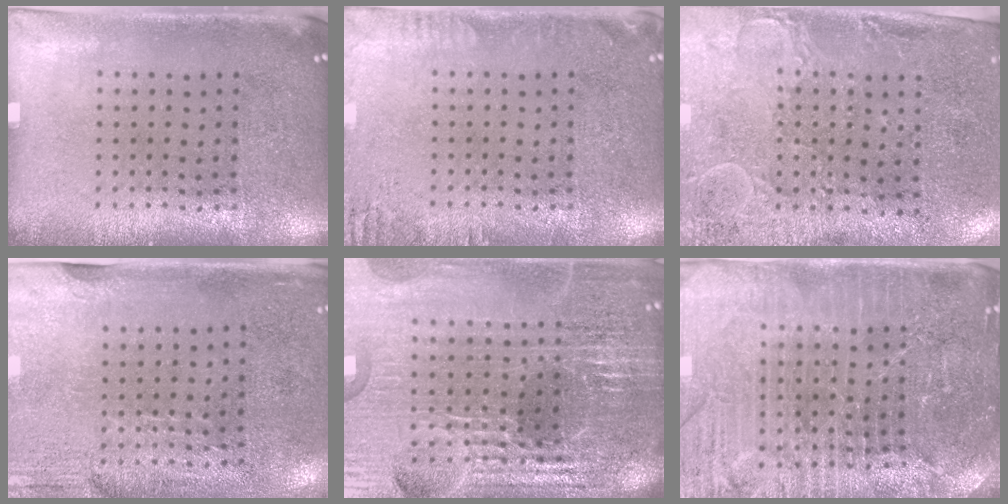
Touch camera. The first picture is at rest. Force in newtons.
{"total": 2.2, "press": 2.2, "slide": 0.3}
{"total": 3.0, "press": 2.3, "slide": 1.9}
{"total": 3.0, "press": 2.5, "slide": 1.6}
{"total": 5.8, "press": 5.2, "slide": 2.5}
{"total": 4.4, "press": 4.1, "slide": 1.5}